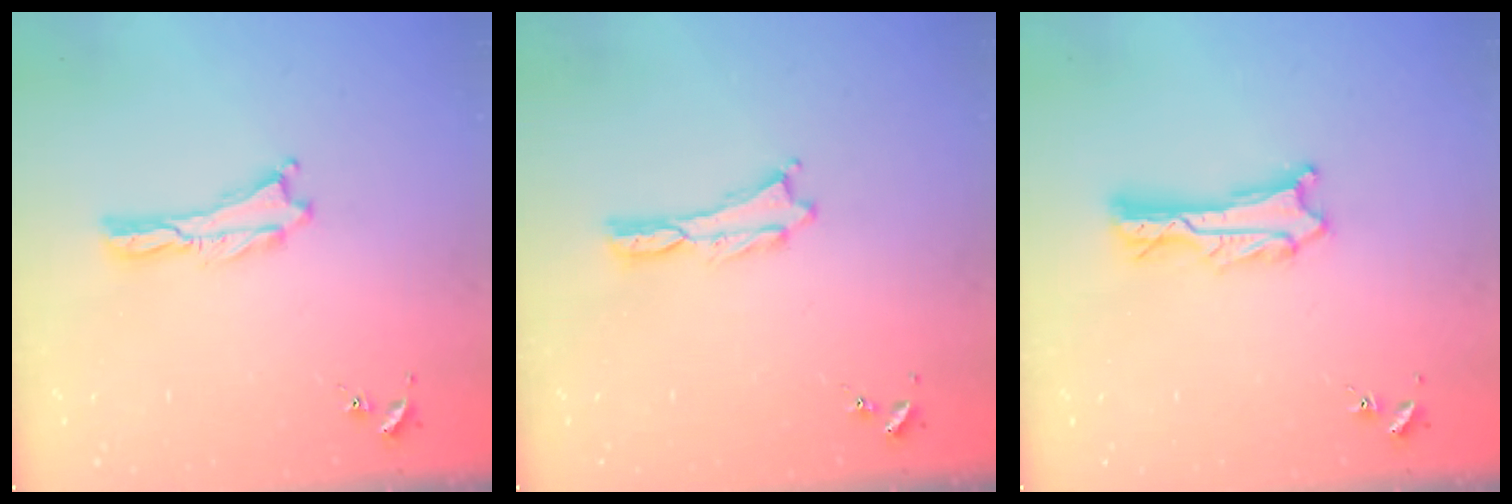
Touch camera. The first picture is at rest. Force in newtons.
{"total": 0.0}
{"total": 1.8, "press": 1.8, "slide": 0.2}